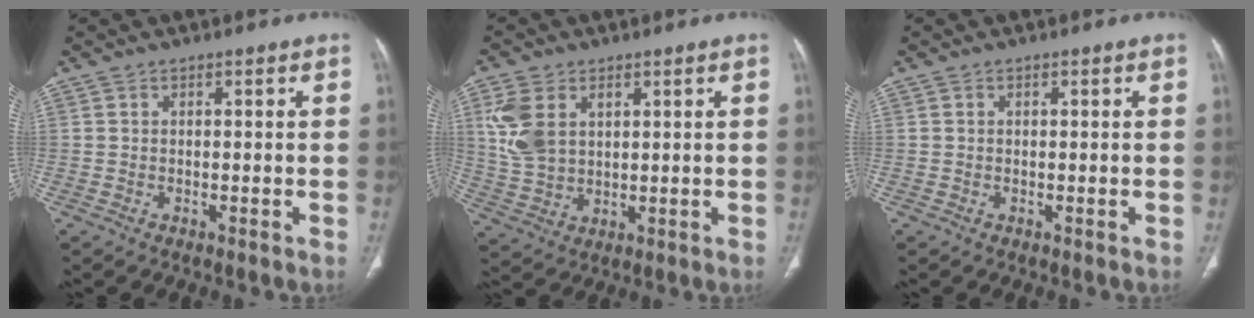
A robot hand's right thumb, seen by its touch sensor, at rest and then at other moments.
{"total": 9.1, "force": [3.1, 6.1, 6.1], "torque": [-0.125, -0.004, 0.071]}
{"total": 0.0}